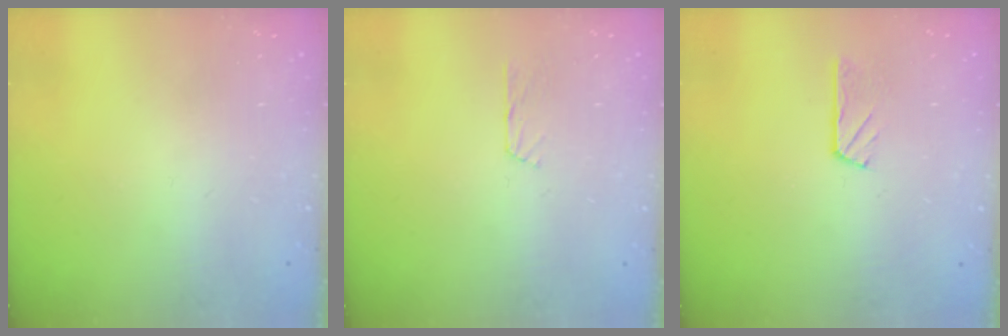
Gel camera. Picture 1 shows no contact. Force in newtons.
{"total": 2.7, "press": 2.7, "slide": 0.3}
{"total": 2.9, "press": 2.9, "slide": 0.5}